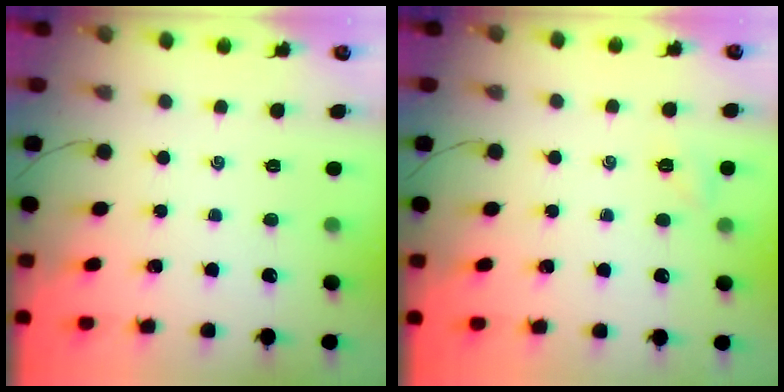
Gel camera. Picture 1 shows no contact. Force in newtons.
{"total": 3.3, "press": 3.2, "slide": 1.1}